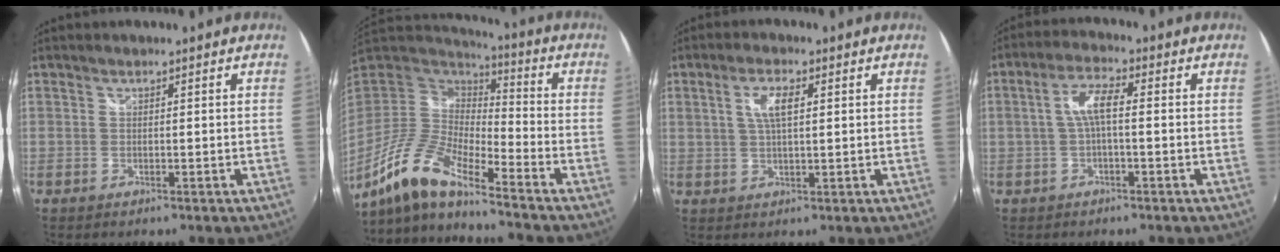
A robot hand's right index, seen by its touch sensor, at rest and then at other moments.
{"total": 14.6, "force": [-10.8, 2.9, 9.4], "torque": [-0.182, -0.016, -0.218]}
{"total": 5.0, "force": [1.5, 1.6, 4.5], "torque": [-0.085, 0.005, 0.028]}
{"total": 5.3, "force": [-0.2, 1.4, 5.1], "torque": [-0.102, 0.013, -0.001]}